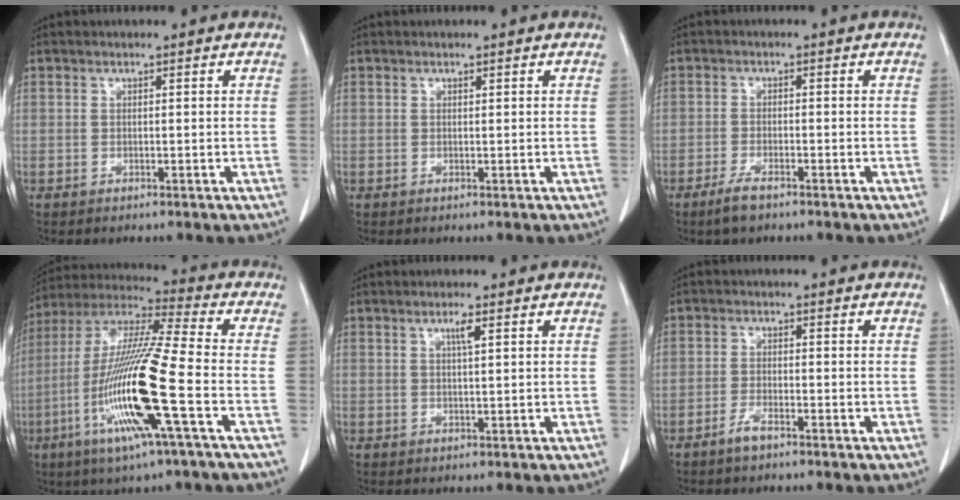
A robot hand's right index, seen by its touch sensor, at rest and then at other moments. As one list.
[{"total": 0.0}, {"total": 3.2, "force": [-2.4, 0.6, 2.1], "torque": [-0.050, -0.006, -0.044]}, {"total": 18.3, "force": [-5.6, -0.3, 17.5], "torque": [-0.357, -0.017, -0.115]}, {"total": 1.8, "force": [0.8, 0.0, 1.6], "torque": [-0.030, -0.002, 0.014]}, {"total": 2.4, "force": [-1.9, 0.3, 1.5], "torque": [-0.036, -0.003, -0.037]}]